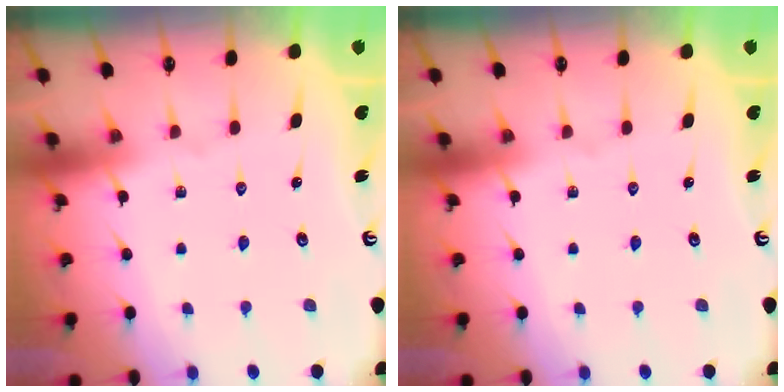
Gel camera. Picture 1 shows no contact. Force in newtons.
{"total": 0.0}